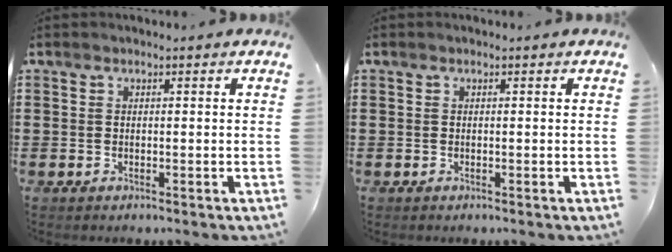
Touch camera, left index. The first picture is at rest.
{"total": 0.0}